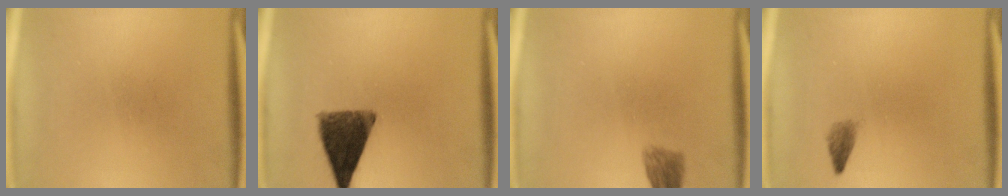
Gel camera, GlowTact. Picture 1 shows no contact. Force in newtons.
{"total": 10.5}
{"total": 2.9}
{"total": 1.4}